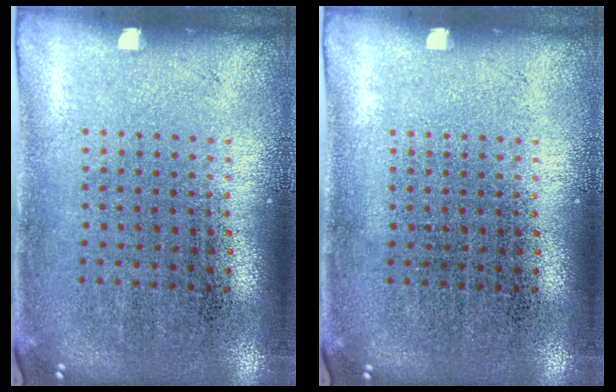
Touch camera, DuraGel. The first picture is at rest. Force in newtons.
{"total": 0.0}